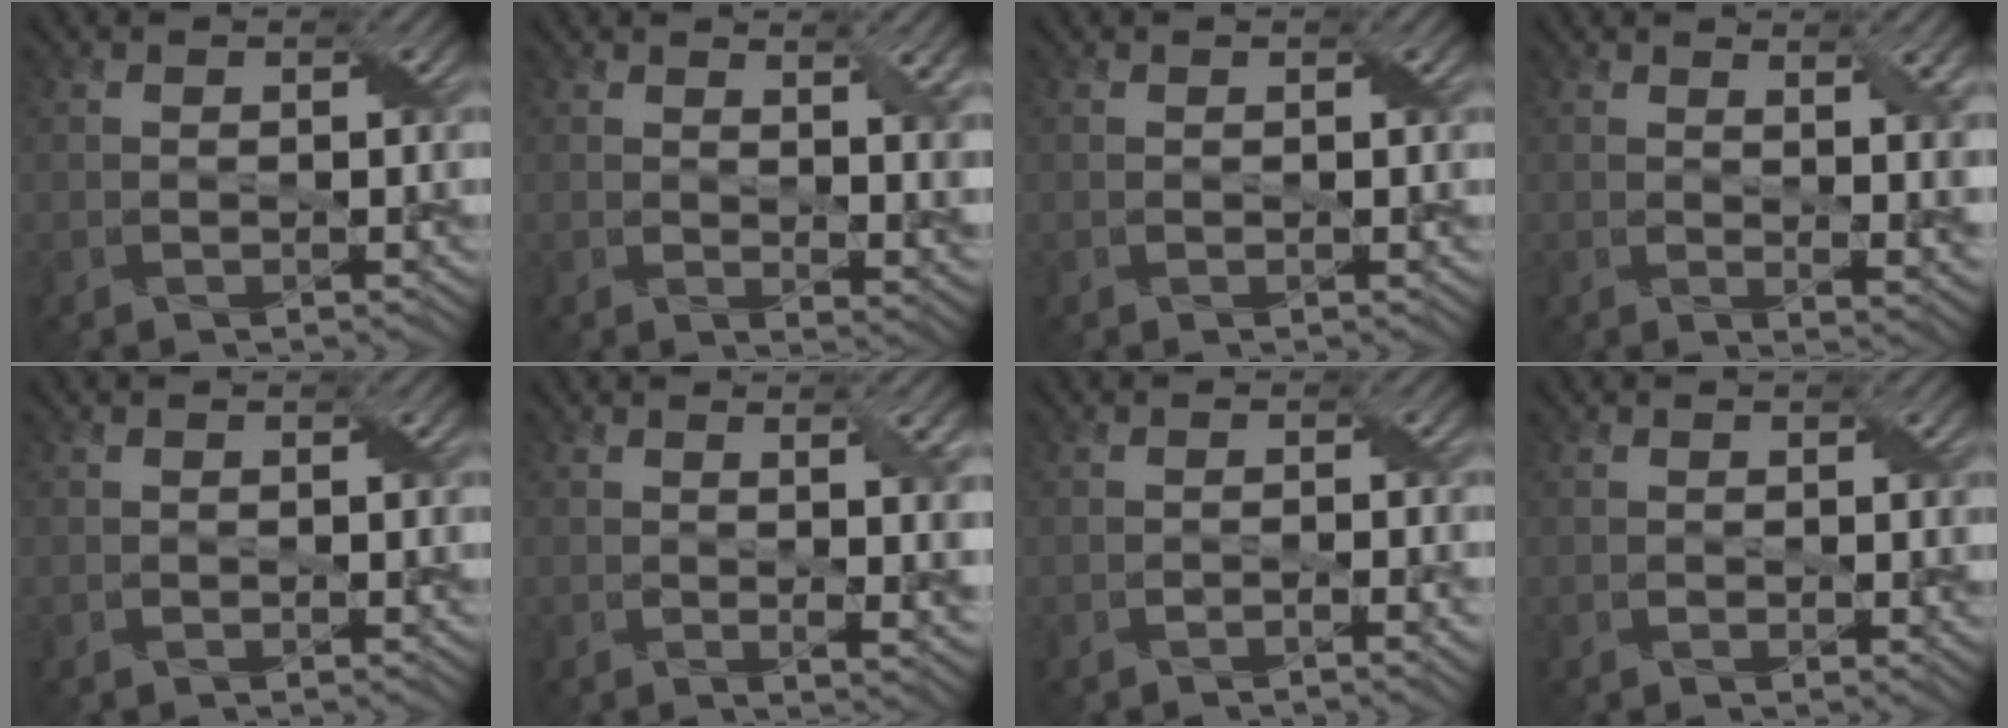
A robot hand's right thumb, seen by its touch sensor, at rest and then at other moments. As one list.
[{"total": 5.5, "force": [2.4, 2.1, 4.5], "torque": [-0.063, -0.005, 0.054]}, {"total": 0.0}, {"total": 6.0, "force": [2.0, 1.7, 5.4], "torque": [-0.072, -0.002, 0.038]}, {"total": 0.0}, {"total": 5.9, "force": [1.0, 1.4, 5.6], "torque": [-0.078, -0.001, 0.020]}, {"total": 1.4, "force": [-0.8, 0.1, 1.2], "torque": [-0.022, 0.003, -0.014]}, {"total": 0.8, "force": [0.3, 0.5, 0.6], "torque": [-0.008, -0.001, 0.007]}]